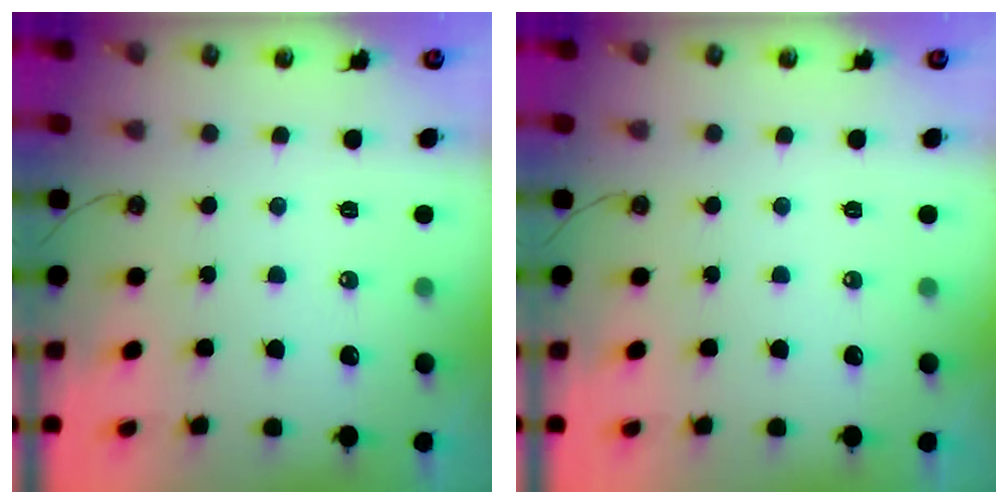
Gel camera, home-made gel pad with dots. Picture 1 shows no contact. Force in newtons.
{"total": 0.0}